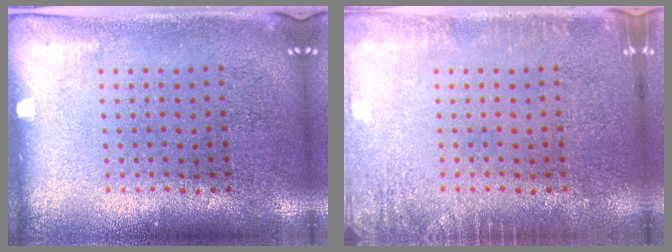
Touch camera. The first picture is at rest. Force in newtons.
{"total": 2.0, "press": 1.9, "slide": 0.2}